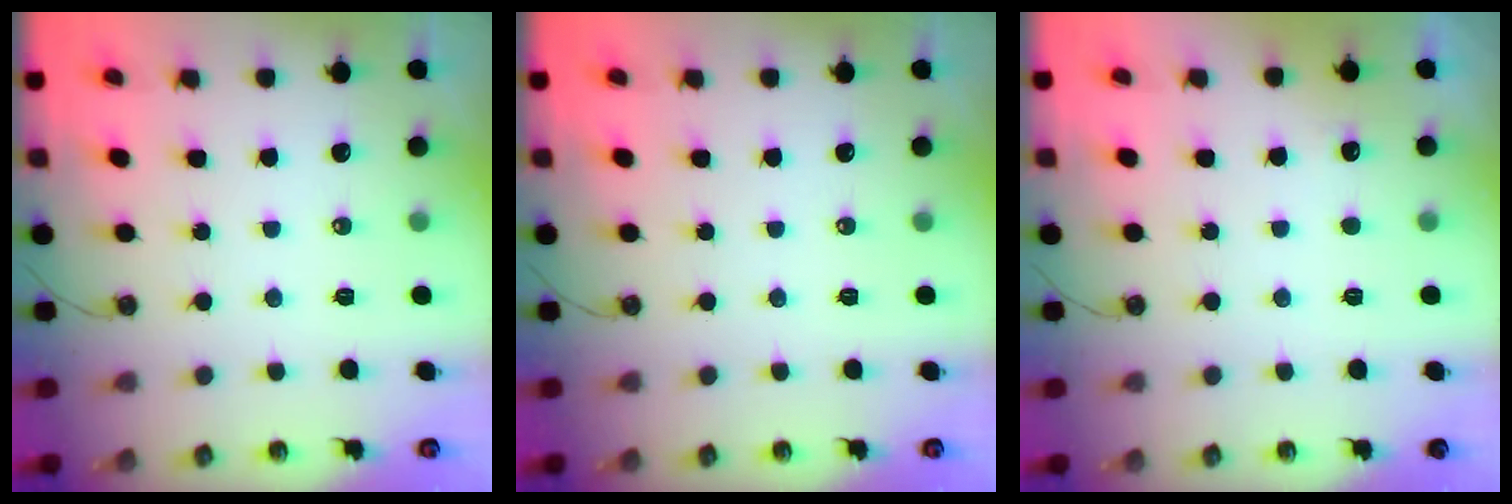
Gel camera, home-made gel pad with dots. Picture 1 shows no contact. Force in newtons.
{"total": 0.0}
{"total": 2.6, "press": 2.4, "slide": 1.0}